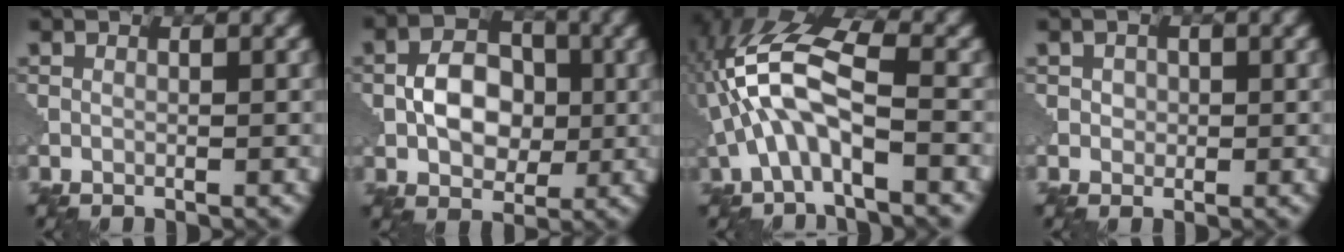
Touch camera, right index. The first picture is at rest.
{"total": 5.5, "force": [-0.3, 3.9, 3.8], "torque": [-0.060, 0.005, -0.007]}
{"total": 7.9, "force": [-1.5, 3.1, 7.1], "torque": [-0.159, 0.027, -0.040]}
{"total": 1.0, "force": [0.1, 0.9, 0.4], "torque": [-0.004, 0.000, 0.002]}